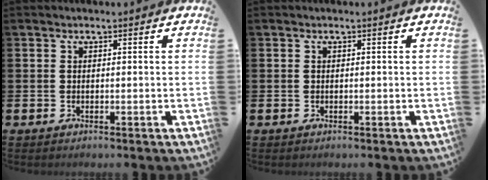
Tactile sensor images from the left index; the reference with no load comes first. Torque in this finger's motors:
{"motor_torque": [-0.19, -0.14, 0.05, 0.02]}